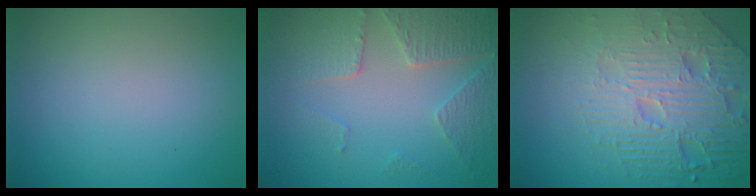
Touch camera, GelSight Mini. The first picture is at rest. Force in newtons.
{"total": 3.9, "press": 3.0, "slide": 2.4}
{"total": 8.5, "press": 6.0, "slide": 6.0}